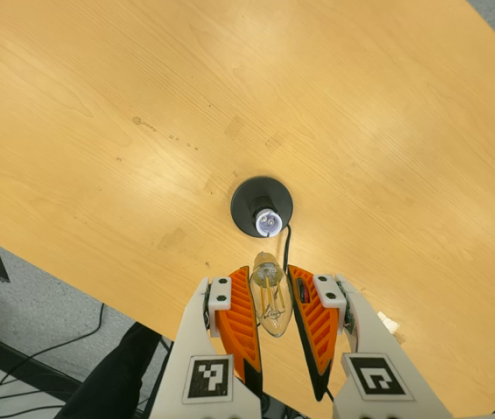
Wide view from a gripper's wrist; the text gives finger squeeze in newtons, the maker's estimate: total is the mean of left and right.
{"total": 12.4, "left": 12.7, "right": 12.1}